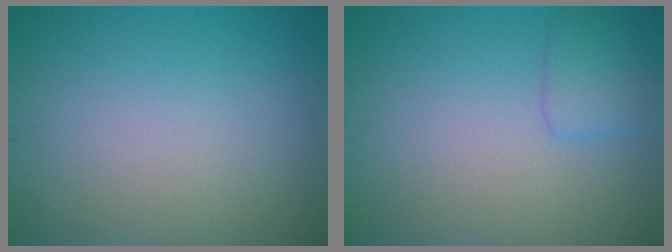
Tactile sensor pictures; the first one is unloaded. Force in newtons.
{"total": 2.0, "press": 1.9, "slide": 0.1}